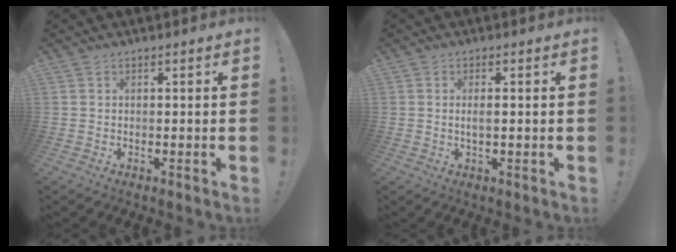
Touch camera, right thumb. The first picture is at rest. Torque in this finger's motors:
{"motor_torque": [-0.05, -0.15, -0.12, 0.14, 0.00]}